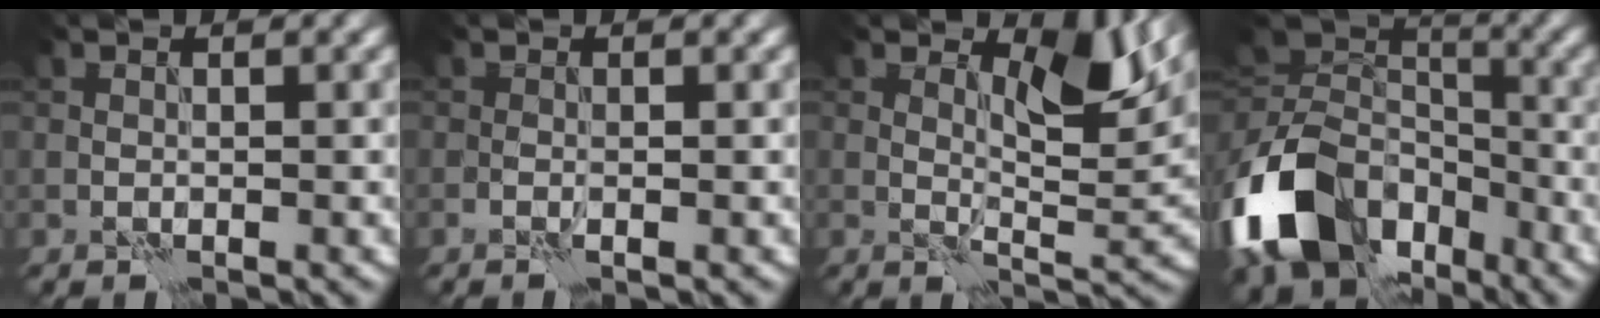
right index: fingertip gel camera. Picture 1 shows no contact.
{"total": 0.6, "force": [-0.2, 0.2, 0.5], "torque": [-0.012, -0.001, -0.005]}
{"total": 5.3, "force": [2.7, 1.9, 4.1], "torque": [-0.068, -0.008, 0.040]}
{"total": 14.6, "force": [-6.9, 10.1, 7.8], "torque": [-0.206, -0.016, -0.123]}